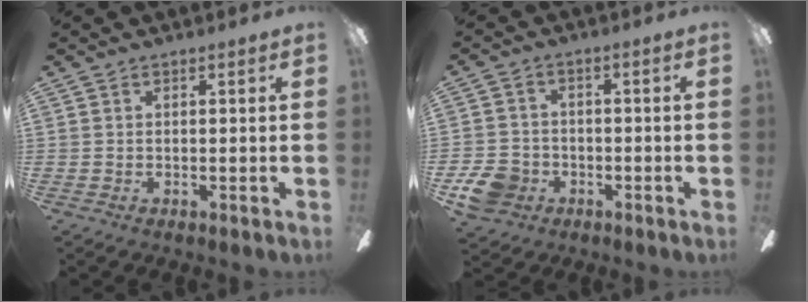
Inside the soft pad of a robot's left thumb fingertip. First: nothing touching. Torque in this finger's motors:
{"motor_torque": [-0.26, 0.28, 0.04, -0.22, 0.00]}